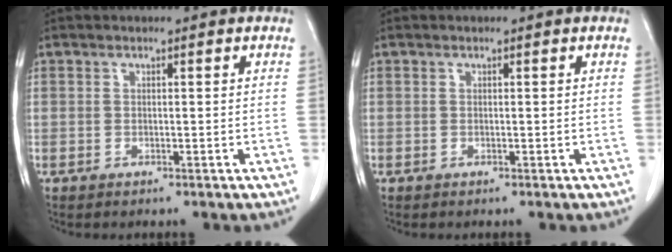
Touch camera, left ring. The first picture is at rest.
{"total": 0.0}